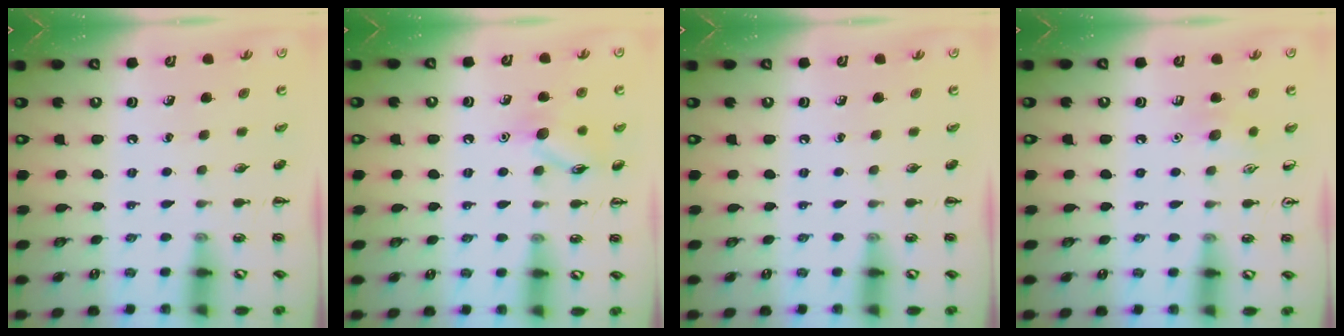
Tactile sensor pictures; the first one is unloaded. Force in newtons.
{"total": 9.7, "press": 9.7, "slide": 0.5}
{"total": 0.0}
{"total": 6.8, "press": 6.6, "slide": 1.6}